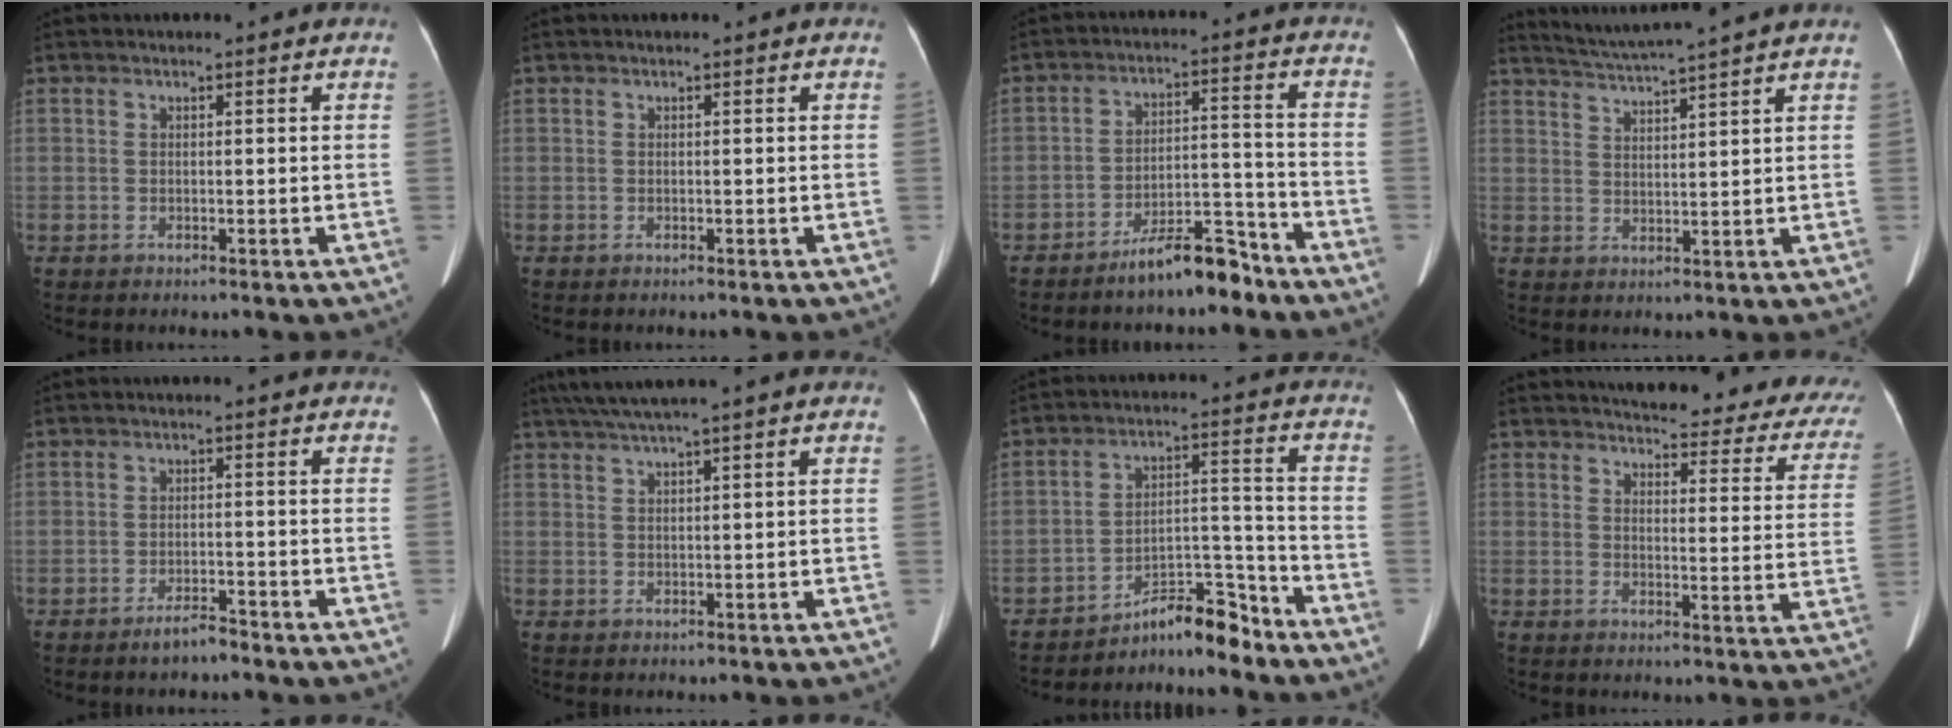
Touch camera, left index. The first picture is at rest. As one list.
[{"total": 0.0}, {"total": 7.9, "force": [-6.6, 1.8, 3.8], "torque": [-0.062, 0.013, -0.113]}, {"total": 8.0, "force": [7.3, -1.8, 2.8], "torque": [-0.055, 0.011, 0.117]}, {"total": 2.7, "force": [-2.4, 0.5, 1.2], "torque": [-0.026, -0.002, -0.042]}, {"total": 4.6, "force": [3.3, -1.1, 3.0], "torque": [-0.062, 0.018, 0.066]}, {"total": 7.1, "force": [-6.8, 0.9, 1.8], "torque": [-0.023, 0.040, -0.111]}, {"total": 23.1, "force": [20.8, 5.0, 8.6], "torque": [-0.086, -0.068, 0.214]}]